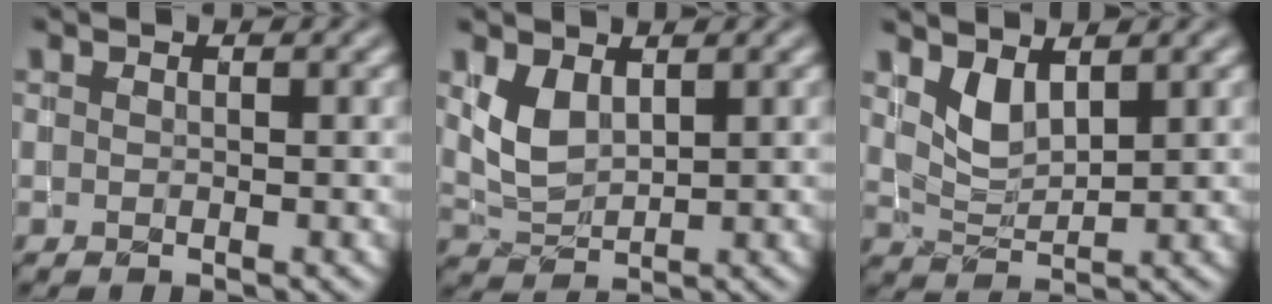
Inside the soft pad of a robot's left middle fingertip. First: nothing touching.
{"total": 2.7, "force": [1.1, 1.6, 1.9], "torque": [-0.045, -0.004, 0.029]}
{"total": 2.5, "force": [1.3, 1.1, 1.8], "torque": [-0.040, -0.011, 0.034]}